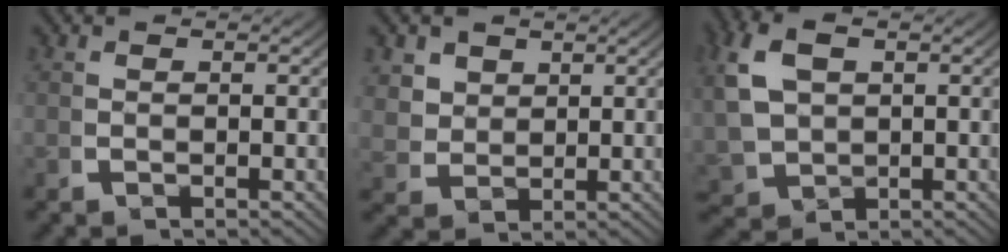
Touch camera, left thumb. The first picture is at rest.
{"total": 3.3, "force": [1.8, 2.3, 1.4], "torque": [-0.030, -0.015, 0.047]}
{"total": 5.4, "force": [1.2, 3.8, 3.6], "torque": [-0.097, -0.013, 0.042]}